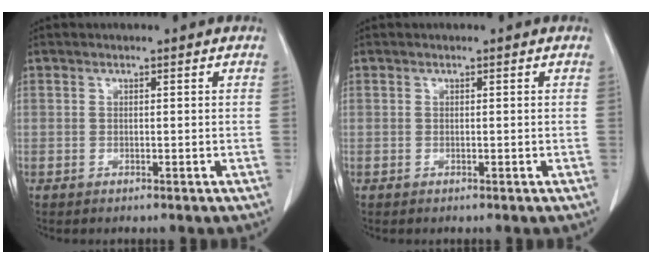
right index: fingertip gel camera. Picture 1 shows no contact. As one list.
[{"total": 0.0}]